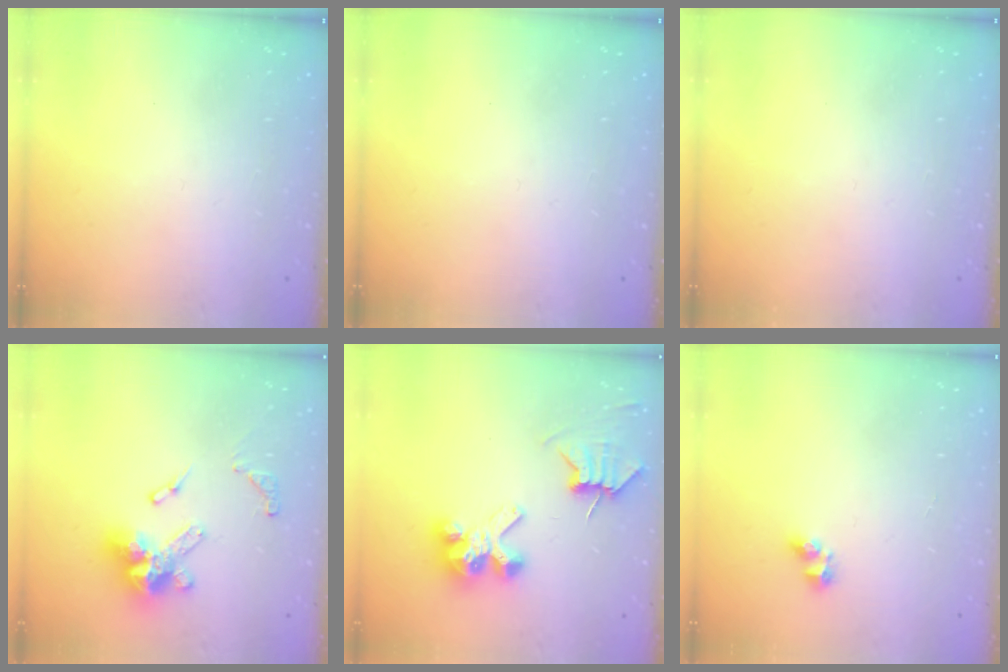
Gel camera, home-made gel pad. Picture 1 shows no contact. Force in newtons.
{"total": 0.0}
{"total": 0.0}
{"total": 13.7, "press": 13.6, "slide": 1.5}
{"total": 7.1, "press": 7.1, "slide": 0.7}
{"total": 4.4, "press": 4.3, "slide": 0.8}